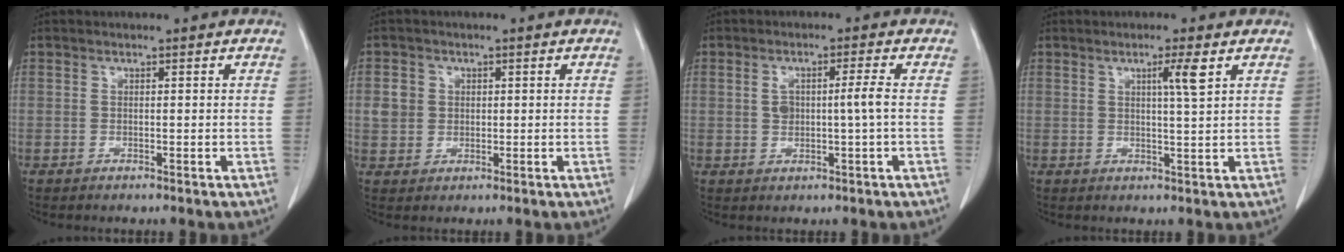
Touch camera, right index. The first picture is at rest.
{"total": 3.5, "force": [0.7, 3.3, 1.1], "torque": [-0.017, 0.010, 0.016]}
{"total": 4.0, "force": [0.2, 0.2, 4.0], "torque": [-0.076, 0.006, 0.008]}
{"total": 3.5, "force": [1.5, -0.5, 3.1], "torque": [-0.054, -0.004, 0.026]}